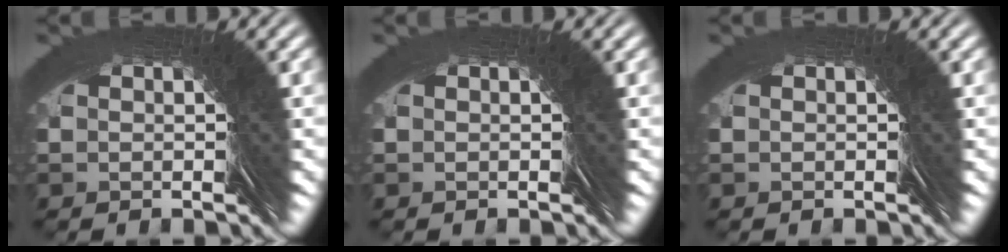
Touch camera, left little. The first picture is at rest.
{"total": 0.0}
{"total": 0.0}